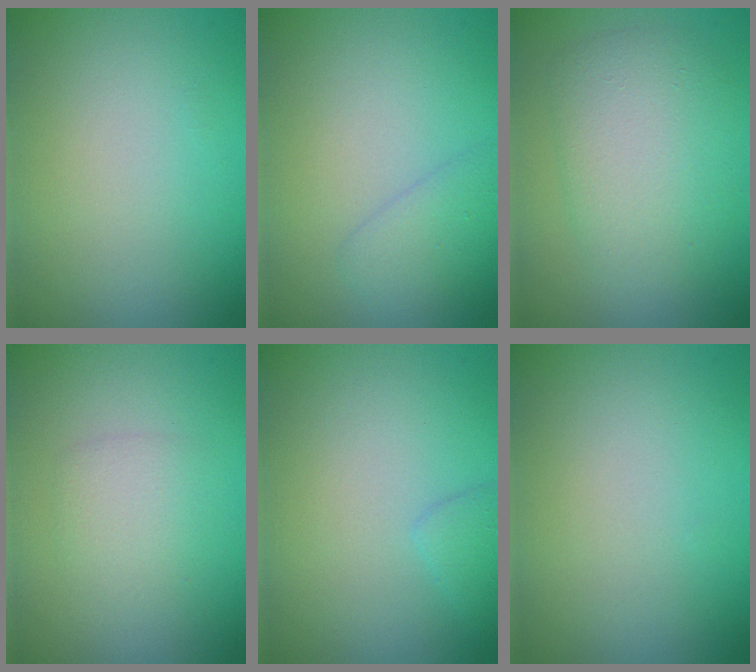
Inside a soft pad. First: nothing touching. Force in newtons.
{"total": 1.9, "press": 1.9, "slide": 0.1}
{"total": 4.6, "press": 4.6, "slide": 0.1}
{"total": 1.9, "press": 1.9, "slide": 0.1}
{"total": 1.1, "press": 1.1, "slide": 0.1}
{"total": 0.0}